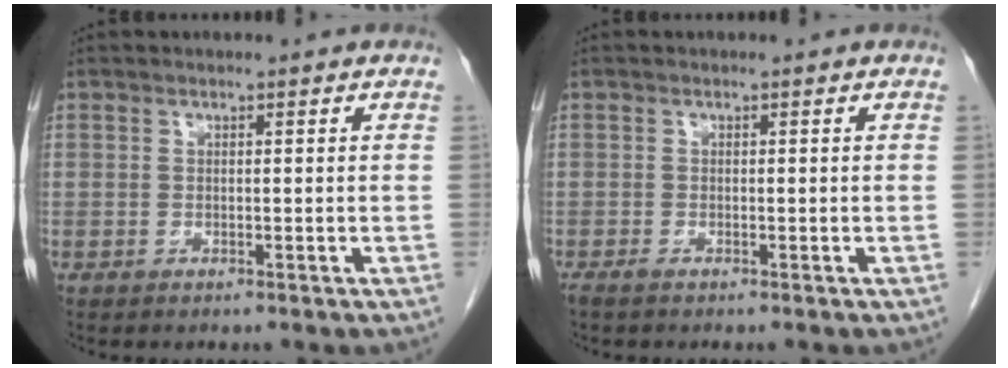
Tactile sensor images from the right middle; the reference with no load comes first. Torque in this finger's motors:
{"motor_torque": [-0.01, 0.07, 0.01, 0.01]}